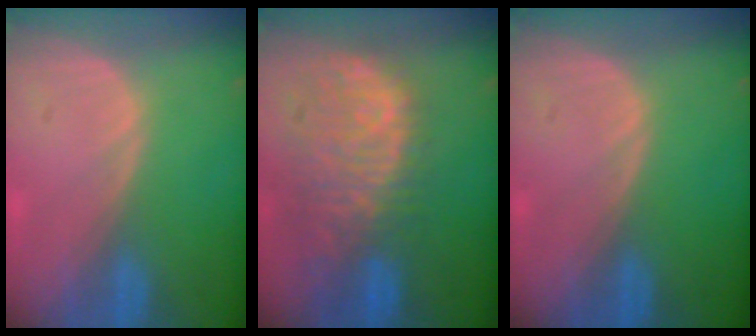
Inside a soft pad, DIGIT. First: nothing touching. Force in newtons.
{"total": 11.8, "press": 9.8, "slide": 6.5}
{"total": 0.0}